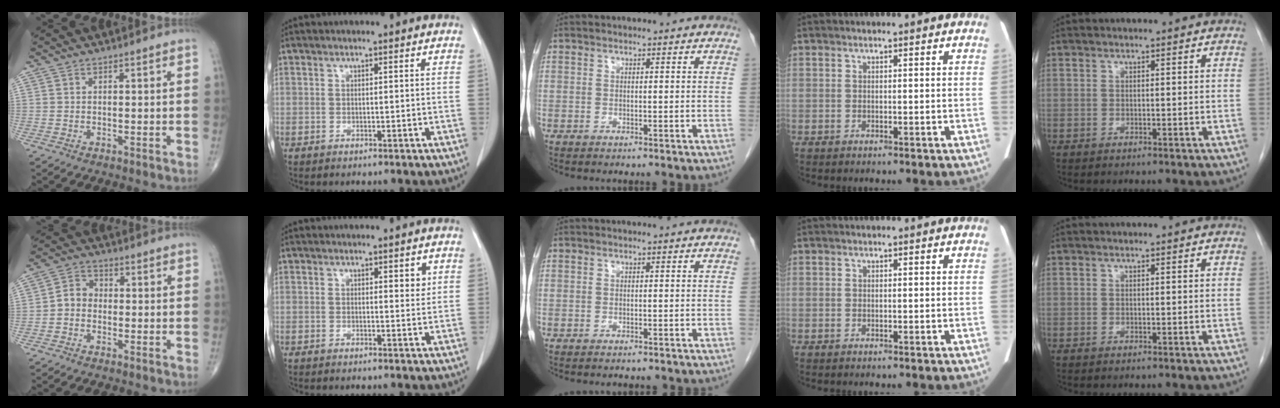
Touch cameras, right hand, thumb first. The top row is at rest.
{"thumb": {"total": 4.3, "force": [-0.9, 3.6, 2.1], "torque": [-0.022, 0.018, -0.030]}, "index": {"total": 1.5, "force": [0.8, 0.4, 1.3], "torque": [-0.019, -0.004, 0.011]}, "middle": {"total": 2.3, "force": [-2.0, 0.8, 0.8], "torque": [-0.015, -0.004, -0.020]}}